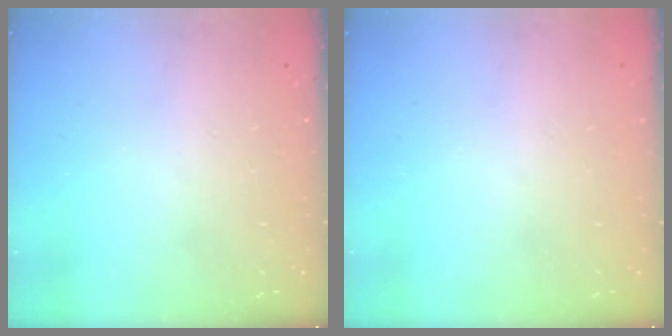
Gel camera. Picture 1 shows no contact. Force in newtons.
{"total": 0.0}